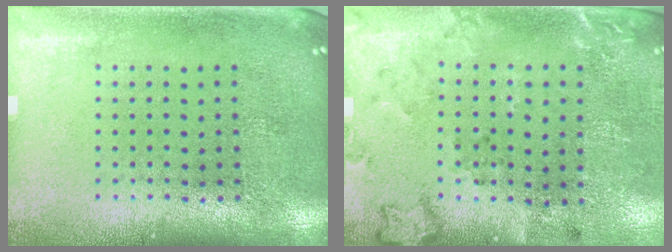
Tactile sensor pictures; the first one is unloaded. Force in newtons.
{"total": 2.0, "press": 1.4, "slide": 1.4}